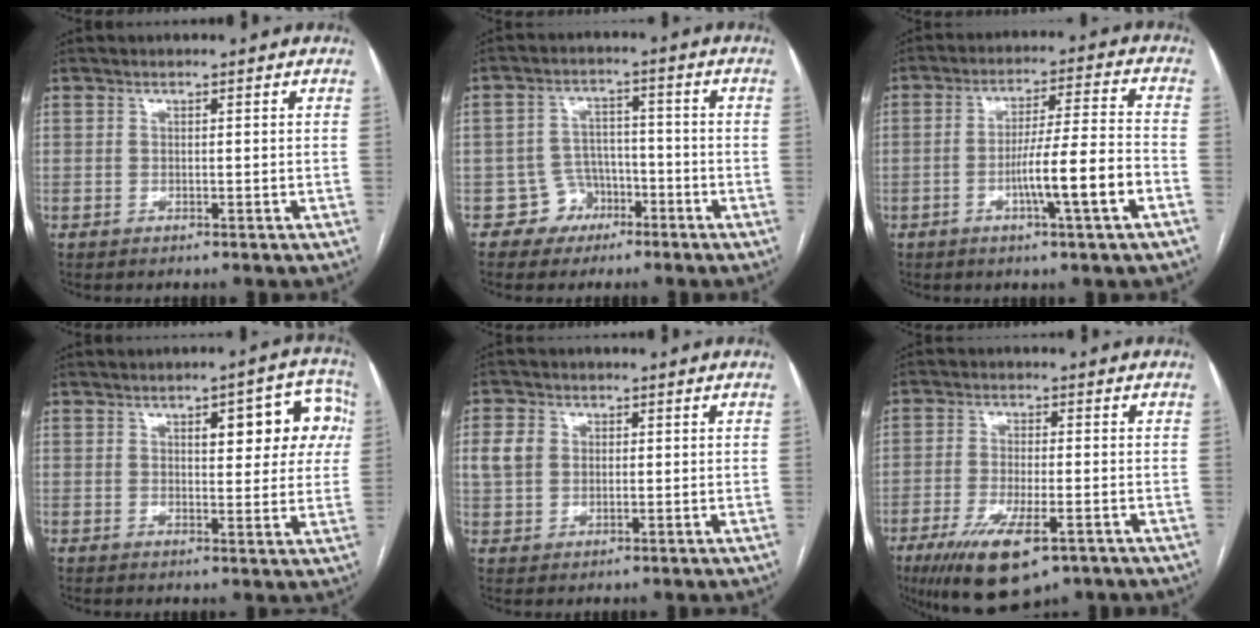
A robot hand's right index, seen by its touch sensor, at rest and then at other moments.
{"total": 5.1, "force": [-2.6, 4.4, 0.0], "torque": [0.010, 0.017, -0.036]}
{"total": 10.2, "force": [-3.8, -0.4, 9.5], "torque": [-0.160, 0.004, -0.061]}
{"total": 10.3, "force": [3.1, 3.8, 9.1], "torque": [-0.096, 0.027, 0.035]}
{"total": 4.8, "force": [1.0, 4.1, 2.3], "torque": [-0.057, 0.014, 0.021]}
{"total": 11.3, "force": [-6.4, 3.4, 8.8], "torque": [-0.160, -0.024, -0.097]}